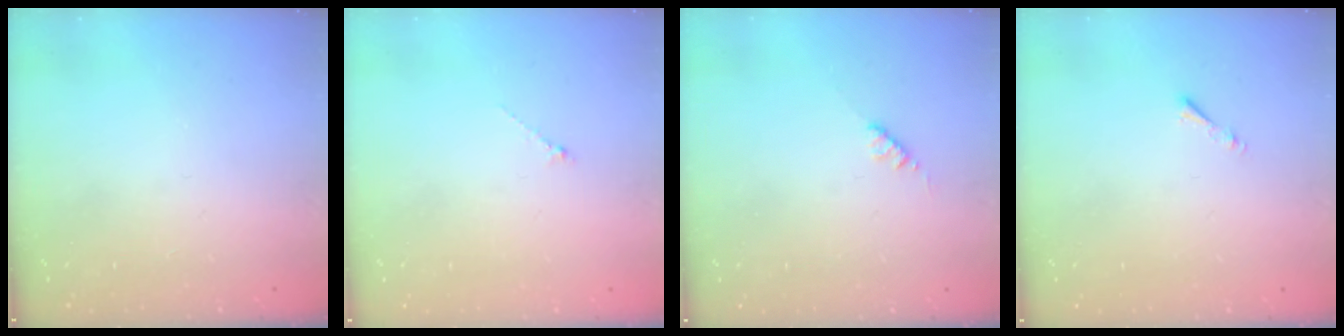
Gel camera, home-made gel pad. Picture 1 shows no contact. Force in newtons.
{"total": 0.6, "press": 0.5, "slide": 0.3}
{"total": 2.8, "press": 2.8, "slide": 0.4}
{"total": 0.8, "press": 0.7, "slide": 0.3}